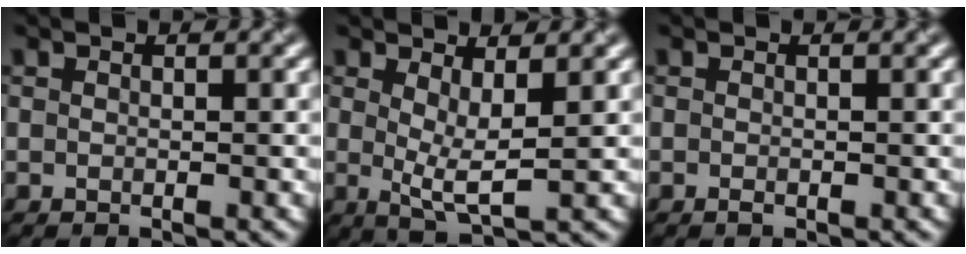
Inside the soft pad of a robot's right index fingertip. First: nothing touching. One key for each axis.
{"total": 3.2, "fx": 0.9, "fy": 0.8, "fz": 2.9, "tx": -0.052, "ty": -0.014, "tz": 0.018}
{"total": 0.6, "fx": -0.4, "fy": 0.2, "fz": 0.5, "tx": -0.009, "ty": -0.002, "tz": -0.005}